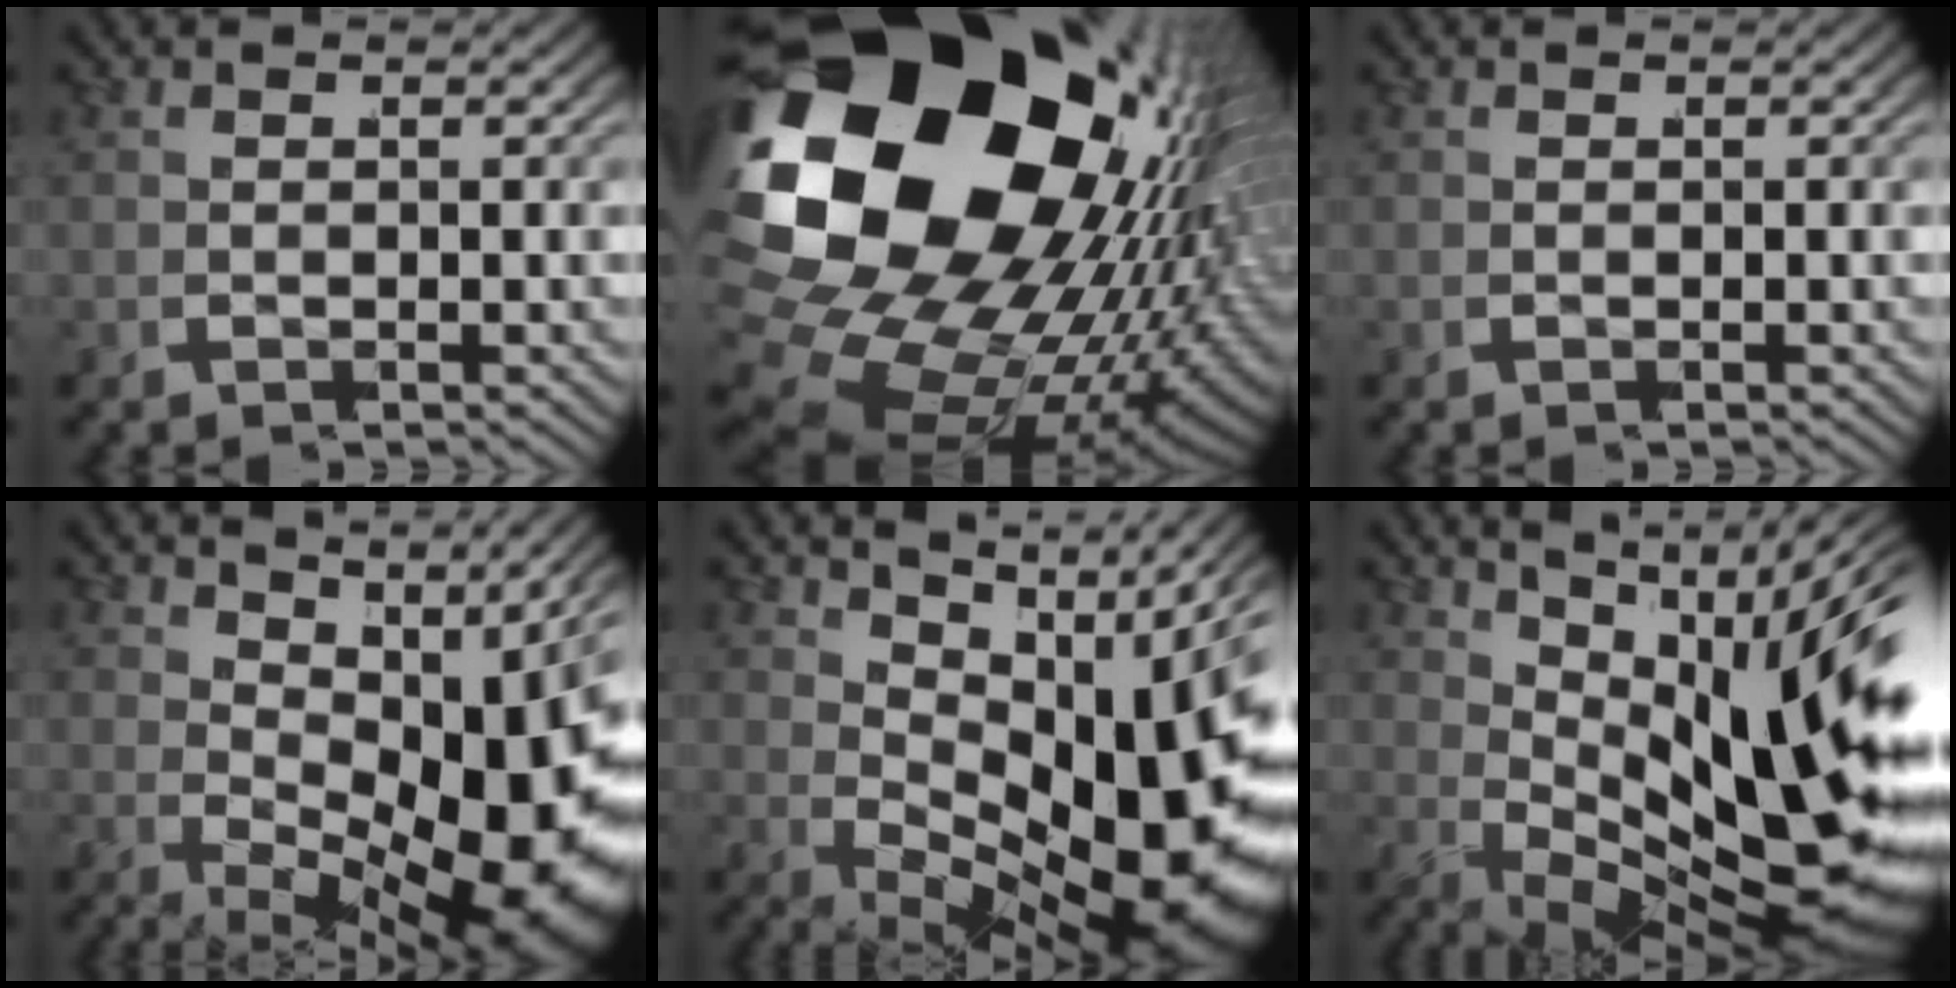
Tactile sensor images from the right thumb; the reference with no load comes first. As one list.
[{"total": 33.7, "force": [-0.7, 22.0, 25.5], "torque": [-0.451, -0.057, 0.014]}, {"total": 0.0}, {"total": 15.2, "force": [-0.5, 8.2, 12.8], "torque": [-0.175, -0.031, 0.025]}, {"total": 16.8, "force": [-0.3, 9.4, 14.0], "torque": [-0.210, -0.039, 0.032]}, {"total": 19.1, "force": [0.5, 10.7, 15.8], "torque": [-0.228, -0.029, 0.032]}]